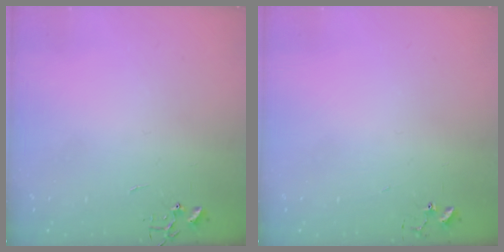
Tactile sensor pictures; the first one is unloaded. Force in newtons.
{"total": 3.1, "press": 3.1, "slide": 0.3}